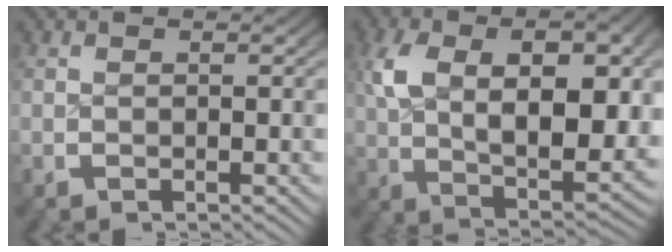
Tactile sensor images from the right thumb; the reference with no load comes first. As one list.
[{"total": 11.0, "force": [0.8, 6.1, 9.2], "torque": [-0.178, -0.030, 0.030]}]